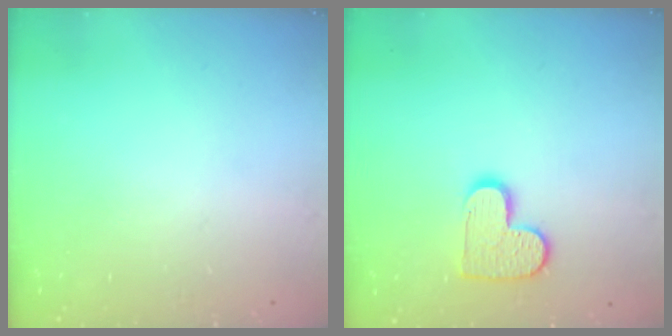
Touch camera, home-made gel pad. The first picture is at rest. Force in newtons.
{"total": 10.4, "press": 10.4, "slide": 0.6}